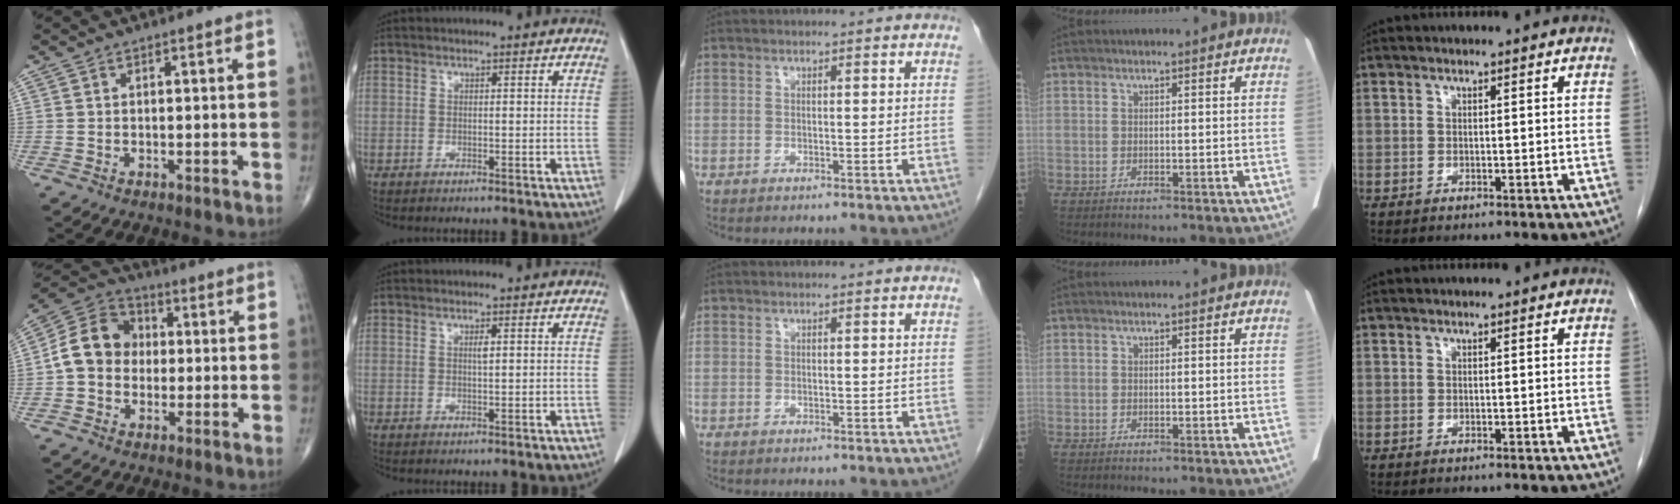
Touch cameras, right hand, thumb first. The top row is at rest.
{"thumb": {"total": 11.0, "force": [-0.2, 9.2, 6.0], "torque": [-0.093, 0.034, -0.017]}, "index": {"total": 0.8, "force": [0.3, 0.1, 0.8], "torque": [-0.018, -0.001, 0.004]}}